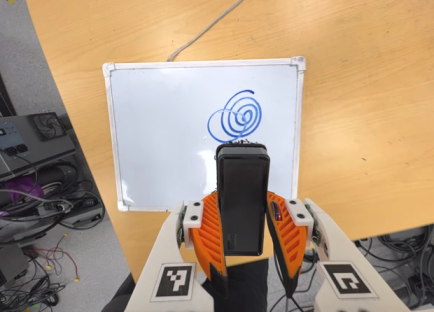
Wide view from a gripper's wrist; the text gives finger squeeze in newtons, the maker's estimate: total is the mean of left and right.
{"total": 5.1, "left": 3.5, "right": 6.8}